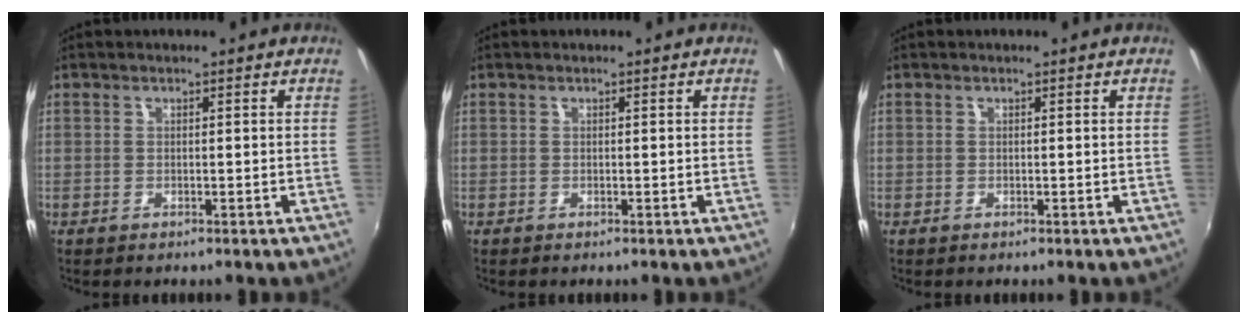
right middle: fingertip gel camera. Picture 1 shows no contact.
{"total": 0.0}
{"total": 0.0}